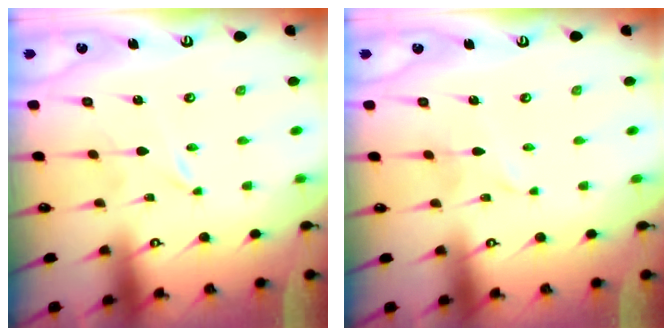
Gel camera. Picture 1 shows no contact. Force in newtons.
{"total": 1.5, "press": 1.4, "slide": 0.2}